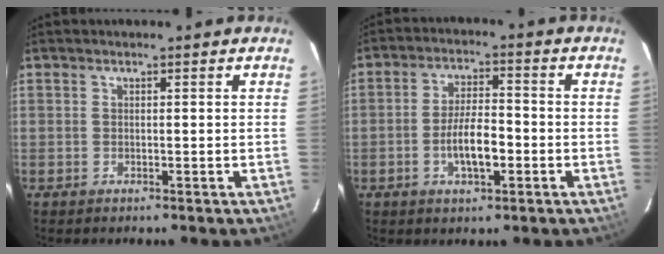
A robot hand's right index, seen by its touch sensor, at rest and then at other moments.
{"total": 7.3, "force": [-2.4, 2.6, 6.4], "torque": [-0.124, 0.001, -0.039]}